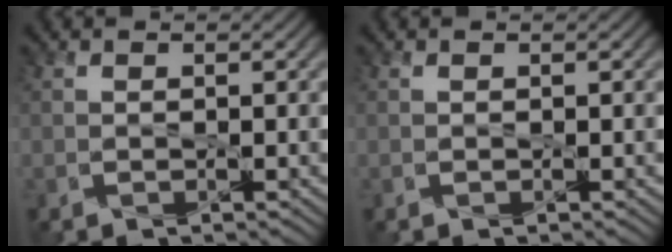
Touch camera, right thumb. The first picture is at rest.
{"total": 0.0}